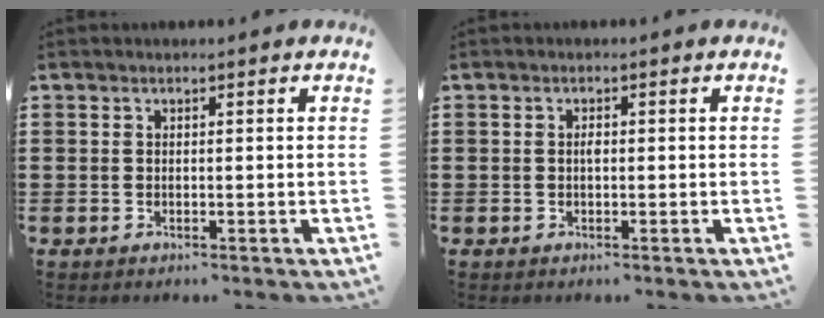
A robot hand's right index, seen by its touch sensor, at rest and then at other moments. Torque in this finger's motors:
{"motor_torque": [0.31, -0.40, 0.13, 0.04]}